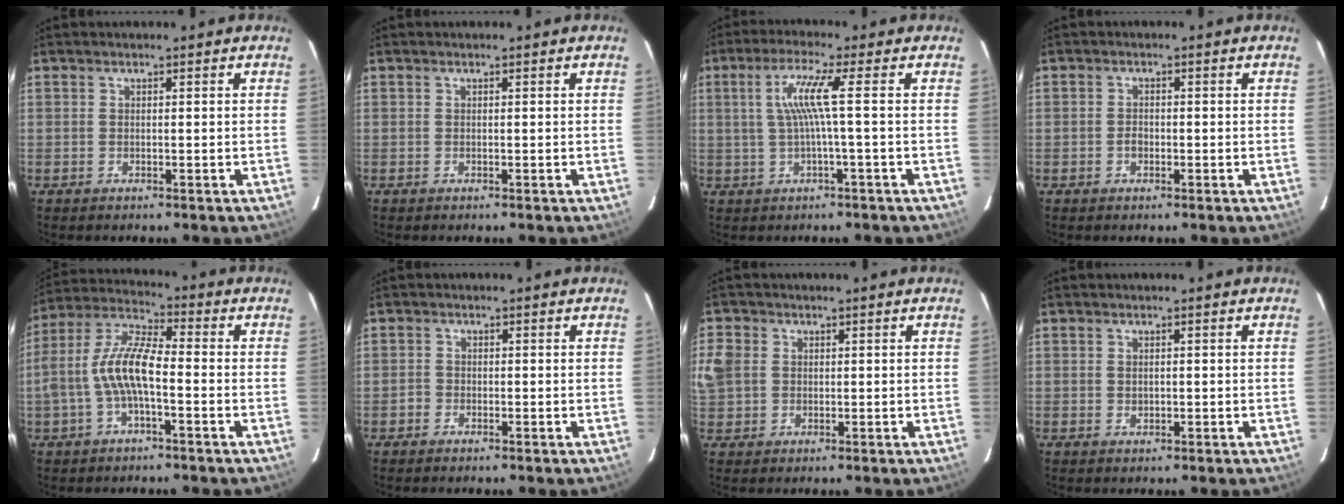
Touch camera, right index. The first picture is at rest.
{"total": 0.0}
{"total": 5.9, "force": [0.2, -1.2, 5.8], "torque": [-0.115, 0.001, 0.010]}
{"total": 1.5, "force": [-0.6, 1.2, 0.7], "torque": [-0.011, 0.004, -0.009]}
{"total": 10.2, "force": [-2.4, 3.1, 9.5], "torque": [-0.206, 0.013, -0.045]}
{"total": 1.5, "force": [-0.9, 1.1, 0.0], "torque": [0.000, 0.006, -0.018]}
{"total": 7.4, "force": [0.5, 6.6, 3.3], "torque": [-0.089, 0.013, 0.011]}
{"total": 0.8, "force": [0.1, 0.7, 0.4], "torque": [-0.005, 0.001, 0.003]}